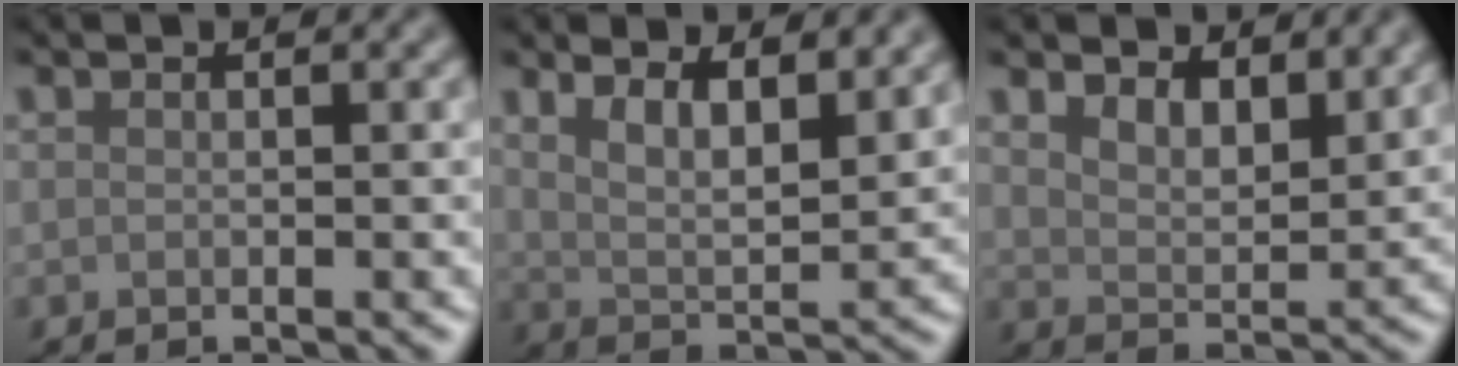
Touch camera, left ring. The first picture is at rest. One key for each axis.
{"total": 5.7, "fx": 3.4, "fy": 2.0, "fz": 4.1, "tx": -0.075, "ty": -0.009, "tz": 0.062}
{"total": 4.3, "fx": 3.3, "fy": 1.9, "fz": 2.2, "tx": -0.044, "ty": -0.005, "tz": 0.050}